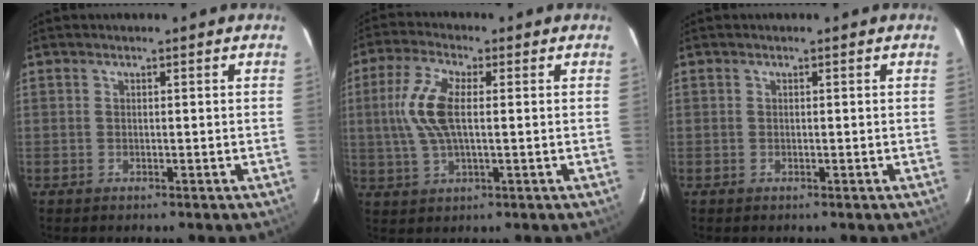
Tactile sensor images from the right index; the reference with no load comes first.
{"total": 9.6, "force": [0.9, 3.9, 8.7], "torque": [-0.189, 0.011, 0.019]}
{"total": 0.0}